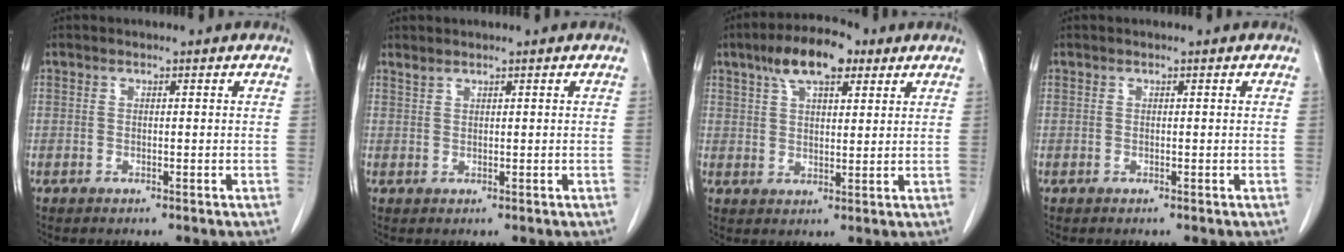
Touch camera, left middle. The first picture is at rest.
{"total": 0.8, "force": [0.8, 0.0, 0.1], "torque": [-0.007, 0.003, 0.020]}
{"total": 7.8, "force": [4.7, 2.9, 5.6], "torque": [-0.102, 0.018, 0.081]}
{"total": 0.0}